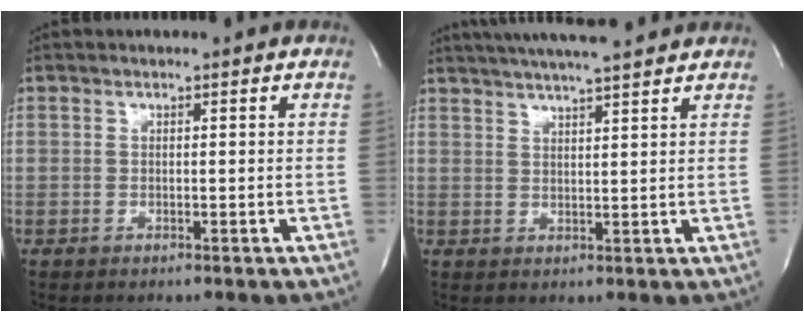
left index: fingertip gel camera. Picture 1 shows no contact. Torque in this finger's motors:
{"motor_torque": [0.82, -0.58, 0.18, 0.02]}